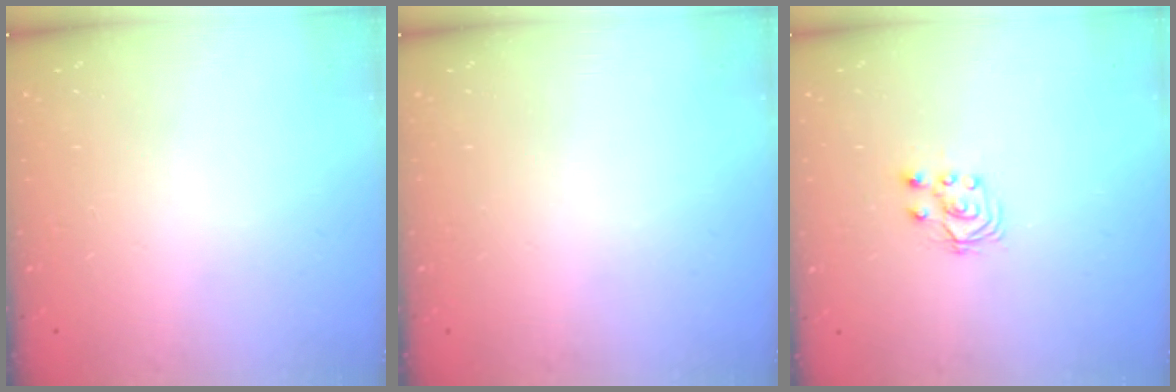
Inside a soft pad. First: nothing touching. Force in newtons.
{"total": 0.0}
{"total": 3.1, "press": 3.0, "slide": 0.7}